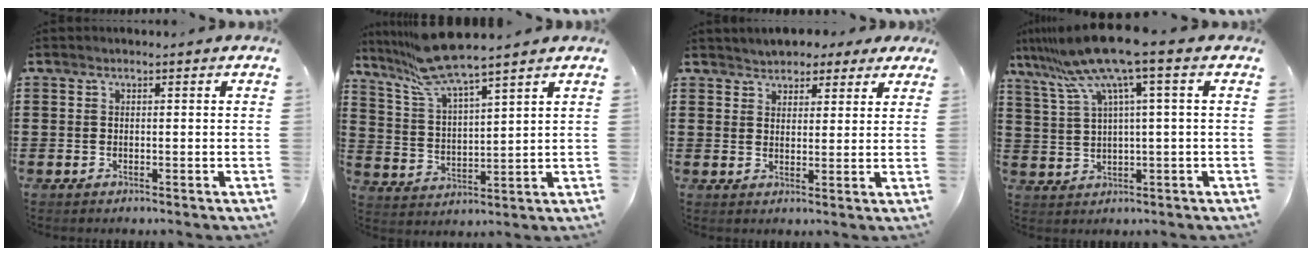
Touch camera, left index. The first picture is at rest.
{"total": 8.5, "force": [7.4, 0.2, 4.2], "torque": [-0.107, -0.027, 0.133]}
{"total": 3.4, "force": [3.0, 1.6, -0.1], "torque": [-0.014, -0.001, 0.055]}
{"total": 9.4, "force": [4.8, -0.2, 8.0], "torque": [-0.189, -0.030, 0.076]}